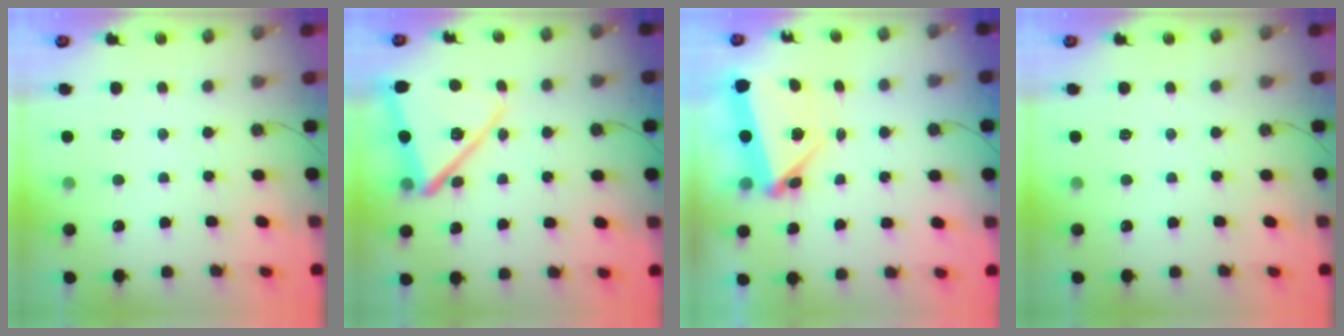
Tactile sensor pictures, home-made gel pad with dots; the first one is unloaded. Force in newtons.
{"total": 16.4, "press": 16.3, "slide": 1.9}
{"total": 6.4, "press": 6.1, "slide": 1.8}
{"total": 0.0}